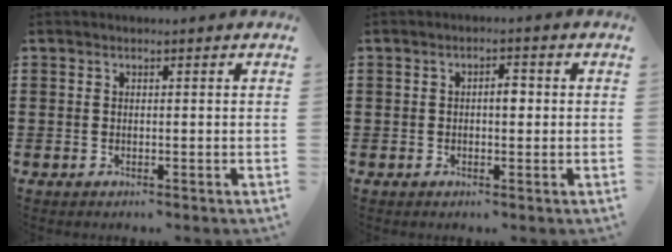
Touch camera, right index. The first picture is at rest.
{"total": 2.4, "force": [-0.1, 0.9, 2.2], "torque": [-0.042, 0.004, -0.003]}